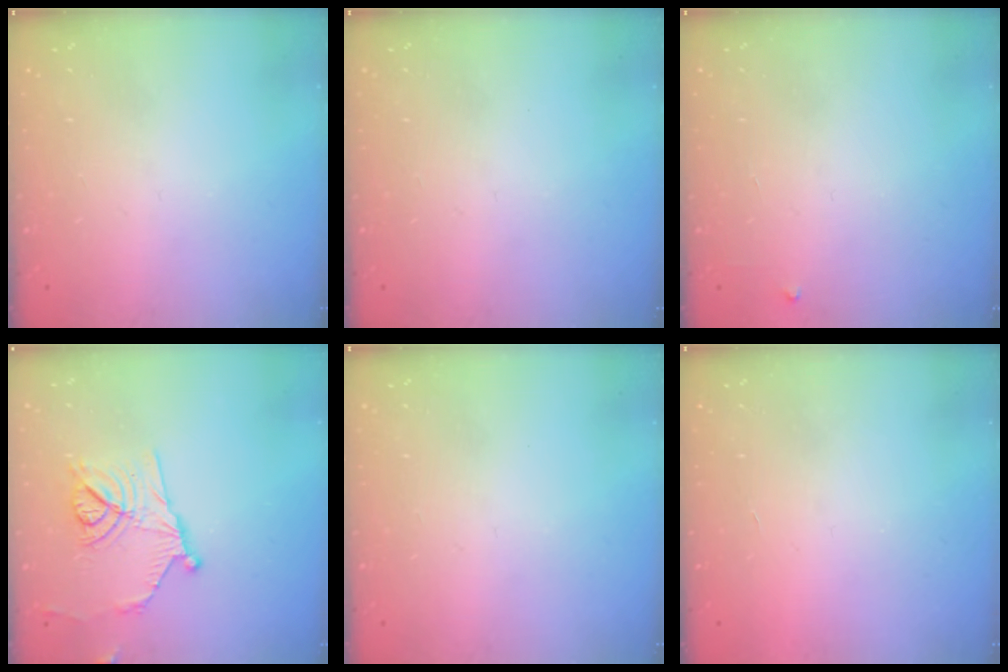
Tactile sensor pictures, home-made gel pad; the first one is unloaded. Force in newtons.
{"total": 0.0}
{"total": 2.3, "press": 2.3, "slide": 0.3}
{"total": 13.6, "press": 13.4, "slide": 2.4}
{"total": 0.0}
{"total": 1.8, "press": 1.8, "slide": 0.1}